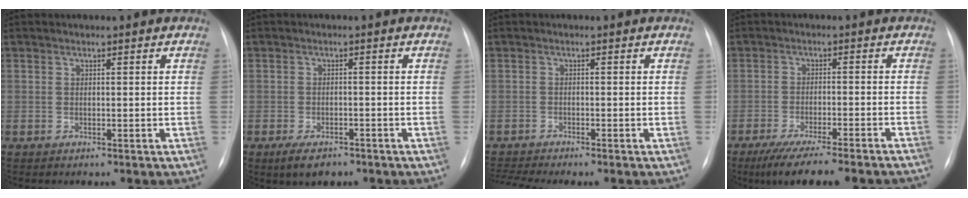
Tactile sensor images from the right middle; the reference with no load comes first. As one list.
[{"total": 4.2, "force": [-2.8, 1.9, 2.4], "torque": [-0.045, -0.005, -0.039]}, {"total": 4.4, "force": [-4.0, -0.7, 1.7], "torque": [-0.030, -0.007, -0.064]}, {"total": 12.4, "force": [-10.3, 0.3, 6.9], "torque": [-0.090, -0.026, -0.155]}]